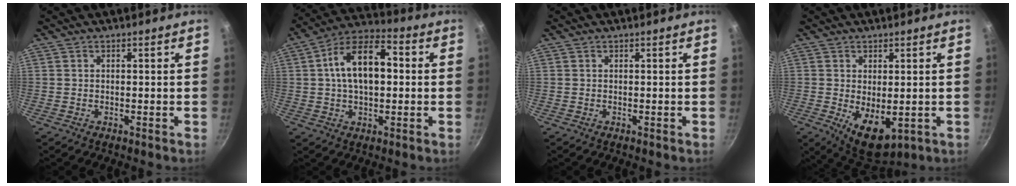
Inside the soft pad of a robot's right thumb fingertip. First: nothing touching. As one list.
[{"total": 14.2, "force": [1.6, 7.9, 11.7], "torque": [-0.191, 0.029, 0.017]}, {"total": 0.0}, {"total": 9.1, "force": [-1.9, 4.8, 7.5], "torque": [-0.106, -0.013, -0.010]}]